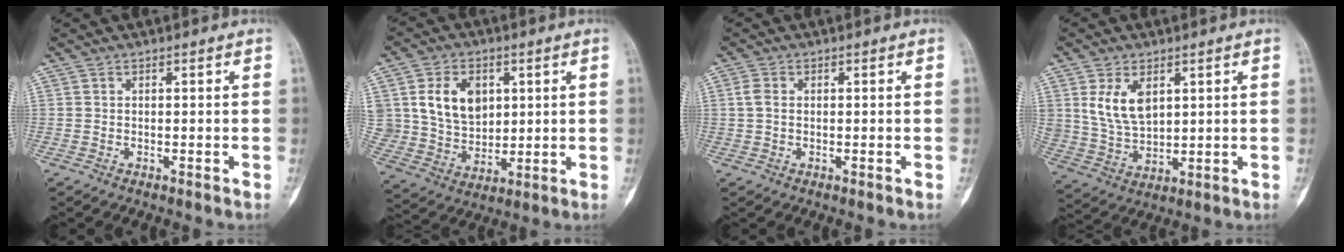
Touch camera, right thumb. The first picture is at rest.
{"total": 13.0, "force": [3.6, 9.7, 7.7], "torque": [-0.102, -0.015, 0.078]}
{"total": 2.3, "force": [0.1, 1.6, 1.6], "torque": [-0.035, 0.003, -0.001]}
{"total": 8.8, "force": [3.2, 5.5, 6.1], "torque": [-0.099, -0.014, 0.075]}